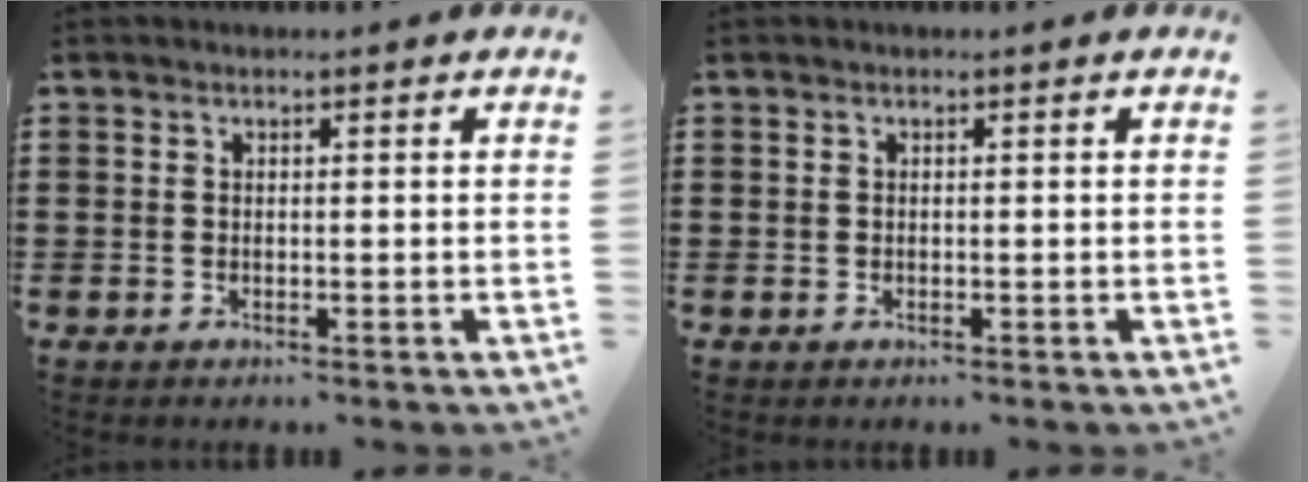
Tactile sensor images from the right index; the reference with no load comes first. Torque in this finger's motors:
{"motor_torque": [-0.92, 1.22, -0.02, -0.01]}